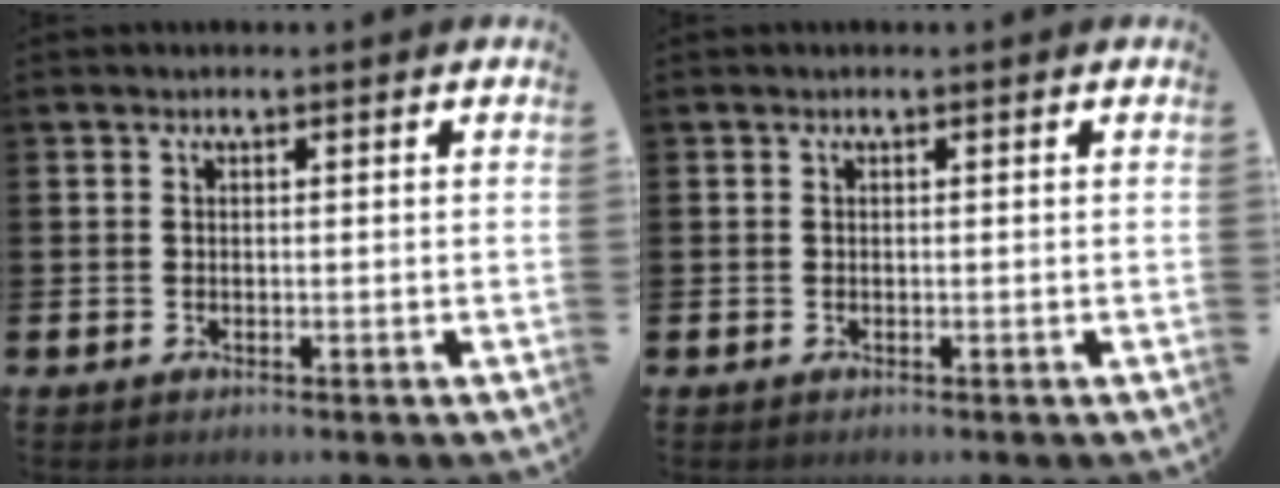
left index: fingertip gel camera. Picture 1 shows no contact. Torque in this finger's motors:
{"motor_torque": [-0.05, -0.05, 0.00, -0.01]}